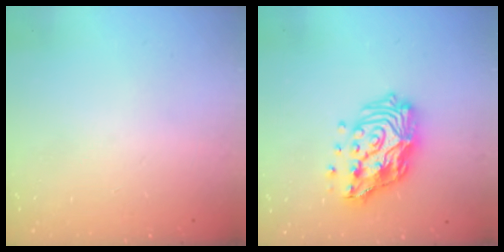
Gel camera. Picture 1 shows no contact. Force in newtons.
{"total": 16.3, "press": 16.2, "slide": 1.6}